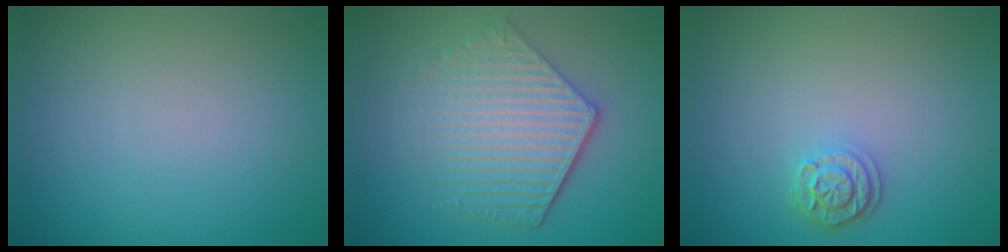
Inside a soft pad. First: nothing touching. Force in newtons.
{"total": 6.1, "press": 4.4, "slide": 4.2}
{"total": 2.1, "press": 1.8, "slide": 0.9}